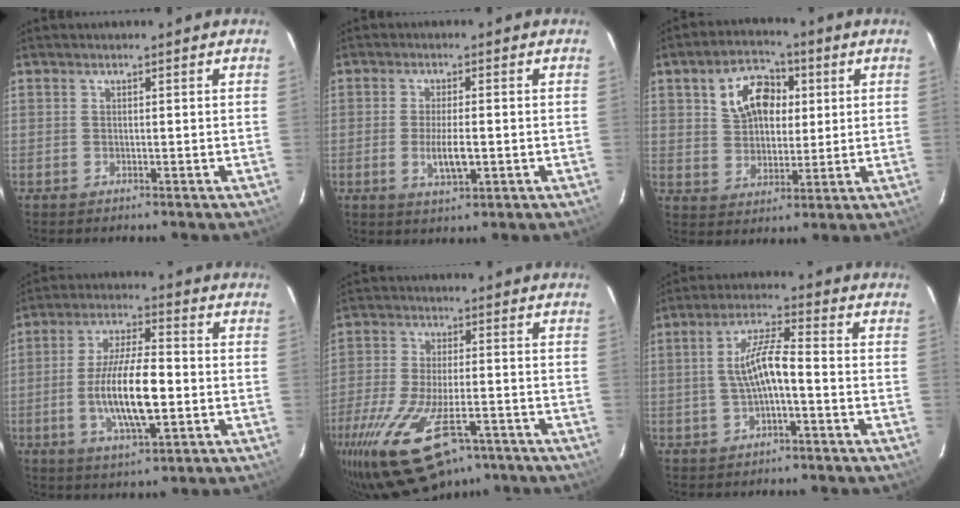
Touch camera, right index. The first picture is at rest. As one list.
[{"total": 5.4, "force": [-1.2, 1.6, 5.0], "torque": [-0.096, -0.009, -0.018]}, {"total": 10.7, "force": [3.4, 7.4, 6.9], "torque": [-0.132, 0.030, 0.064]}, {"total": 13.5, "force": [-2.6, 4.0, 12.6], "torque": [-0.246, -0.006, -0.044]}, {"total": 19.7, "force": [-11.7, 8.5, 13.5], "torque": [-0.276, -0.044, -0.191]}, {"total": 7.2, "force": [-1.3, 1.4, 6.9], "torque": [-0.137, 0.012, -0.021]}]